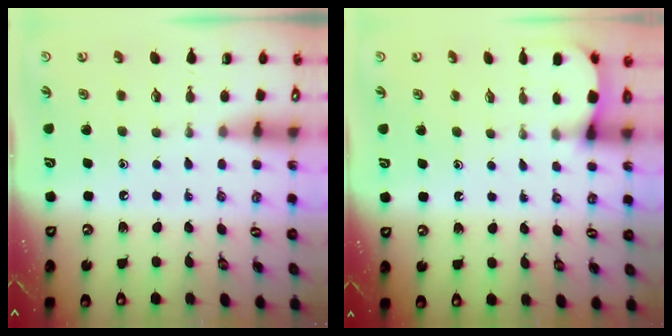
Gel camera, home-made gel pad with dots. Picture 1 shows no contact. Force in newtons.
{"total": 2.7, "press": 2.7, "slide": 0.3}